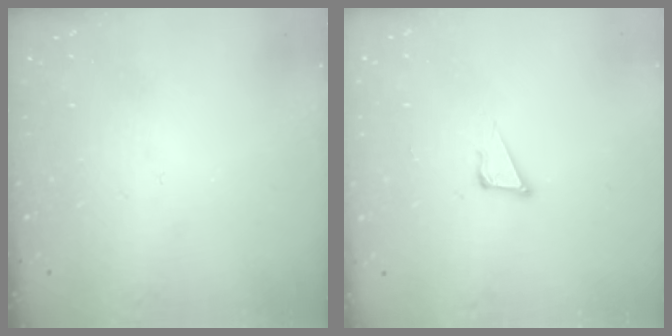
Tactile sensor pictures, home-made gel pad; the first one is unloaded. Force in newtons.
{"total": 3.8, "press": 3.7, "slide": 0.8}